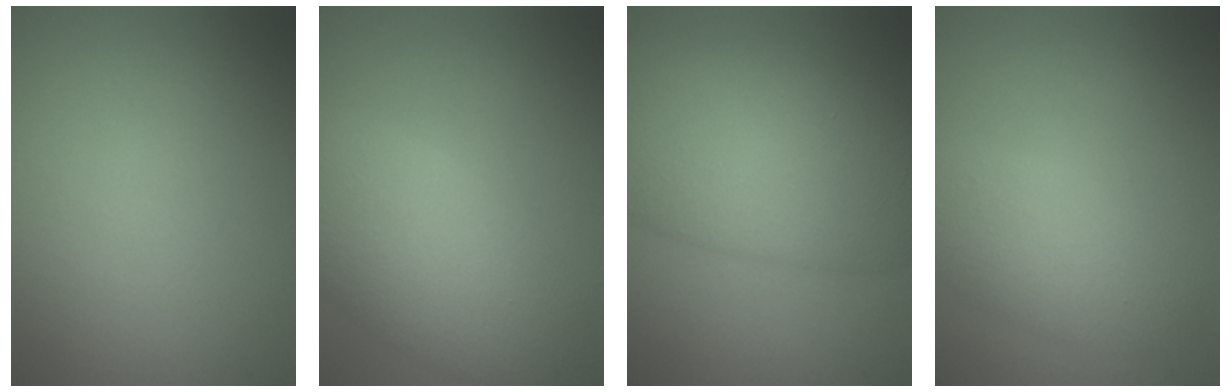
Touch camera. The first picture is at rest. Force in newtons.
{"total": 7.6, "press": 7.5, "slide": 0.6}
{"total": 10.8, "press": 10.8, "slide": 0.4}
{"total": 3.8, "press": 3.8, "slide": 0.1}